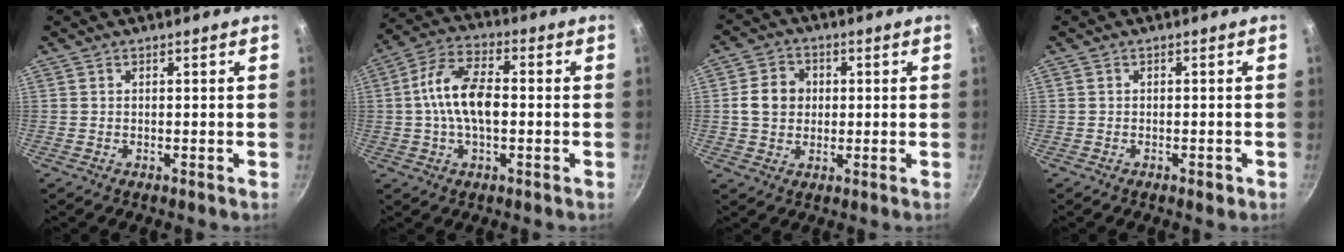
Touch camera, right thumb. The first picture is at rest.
{"total": 11.4, "force": [-0.2, 5.9, 9.7], "torque": [-0.176, 0.030, -0.014]}
{"total": 8.4, "force": [0.9, 7.1, 4.4], "torque": [-0.054, 0.009, 0.006]}
{"total": 1.5, "force": [-0.8, 0.9, 1.0], "torque": [-0.010, 0.010, -0.007]}